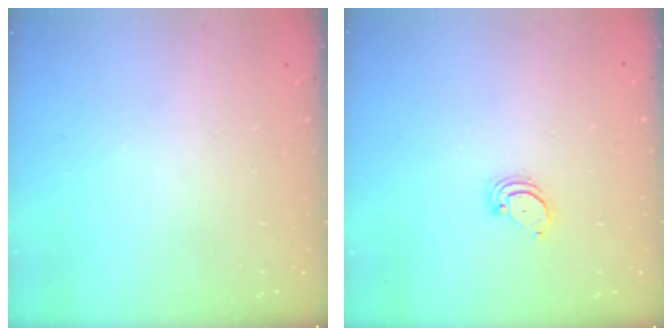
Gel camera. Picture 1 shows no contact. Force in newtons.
{"total": 2.2, "press": 2.2, "slide": 0.3}